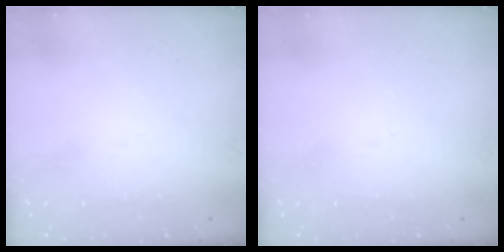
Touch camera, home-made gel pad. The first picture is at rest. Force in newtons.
{"total": 0.0}